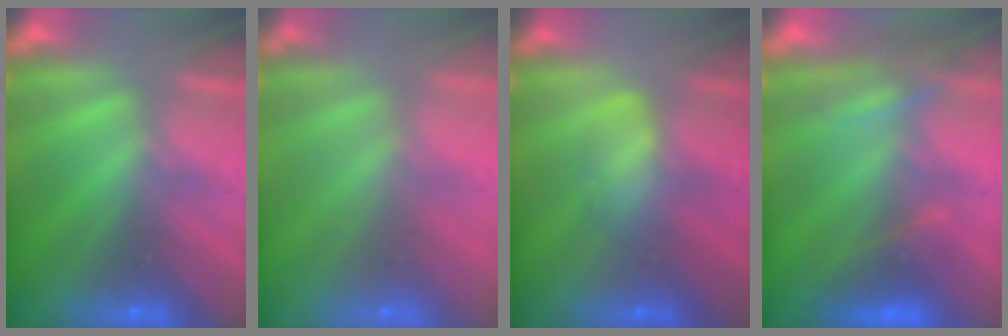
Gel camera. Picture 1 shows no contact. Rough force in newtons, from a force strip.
{"total": 9.4}
{"total": 2.8}
{"total": 3.6}